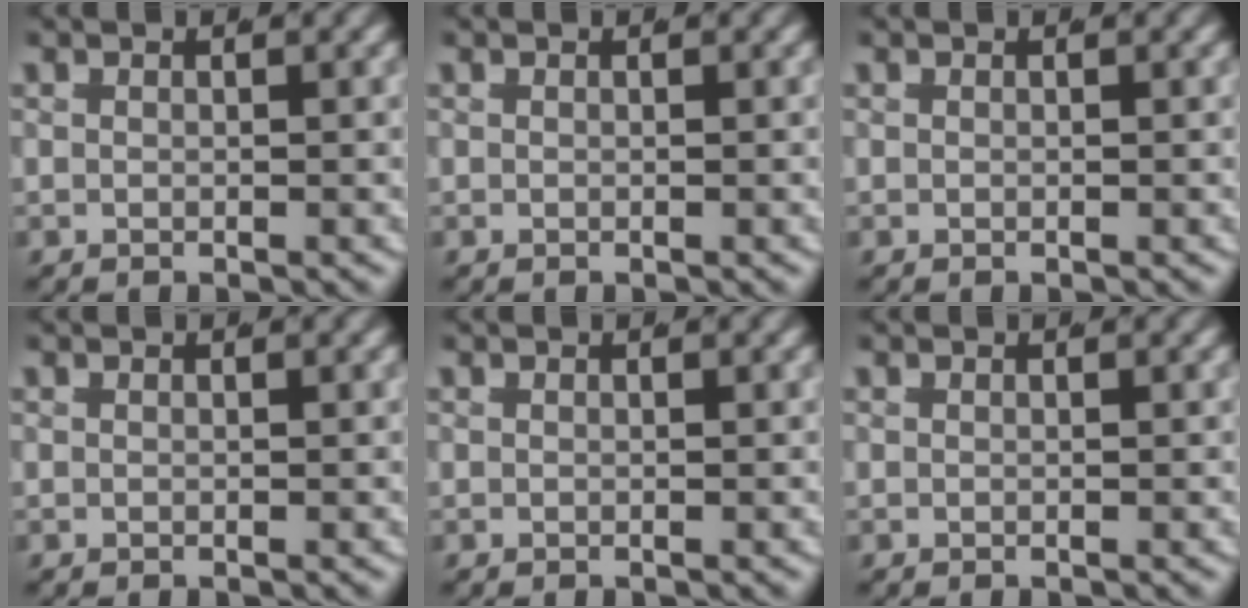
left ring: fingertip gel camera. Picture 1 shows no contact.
{"total": 0.0}
{"total": 0.0}
{"total": 0.0}
{"total": 0.0}
{"total": 0.0}